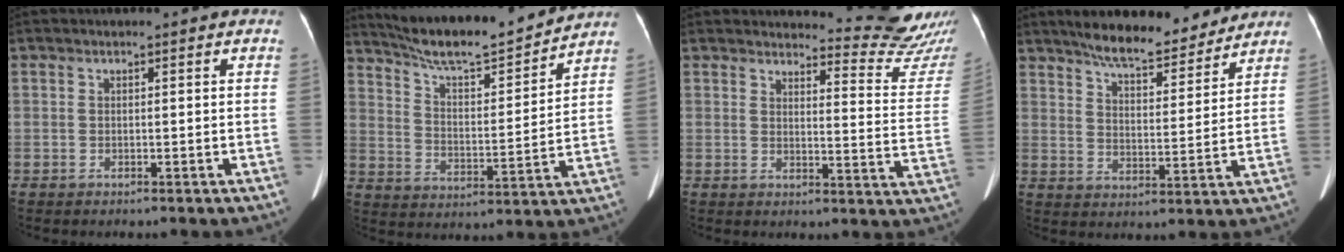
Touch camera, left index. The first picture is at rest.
{"total": 15.8, "force": [14.7, 1.1, 5.8], "torque": [-0.105, -0.001, 0.234]}
{"total": 12.1, "force": [12.1, -0.6, 0.8], "torque": [-0.001, -0.109, 0.126]}
{"total": 12.3, "force": [10.9, 2.7, 5.1], "torque": [-0.073, 0.005, 0.163]}